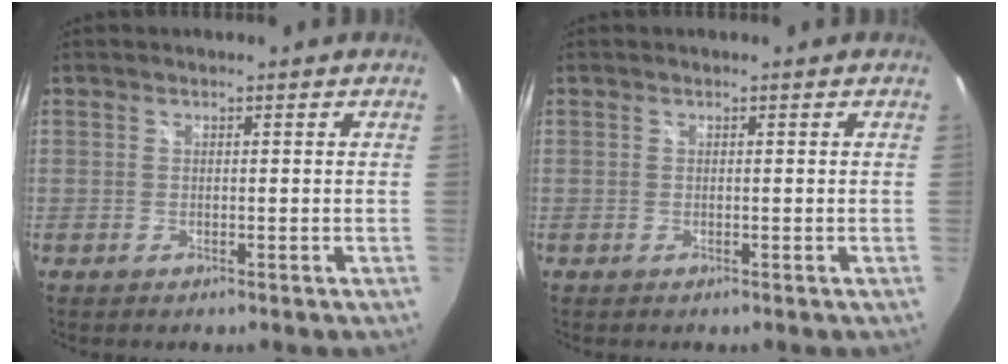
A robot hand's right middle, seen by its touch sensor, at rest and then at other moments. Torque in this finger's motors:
{"motor_torque": [0.00, 0.00, 0.00, 0.00]}